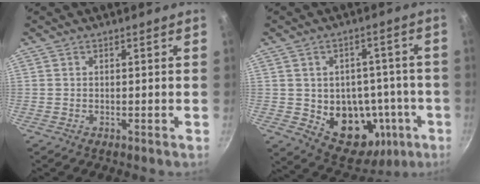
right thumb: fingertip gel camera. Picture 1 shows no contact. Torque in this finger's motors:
{"motor_torque": [-0.50, 1.03, 0.46, 0.66, 0.01]}